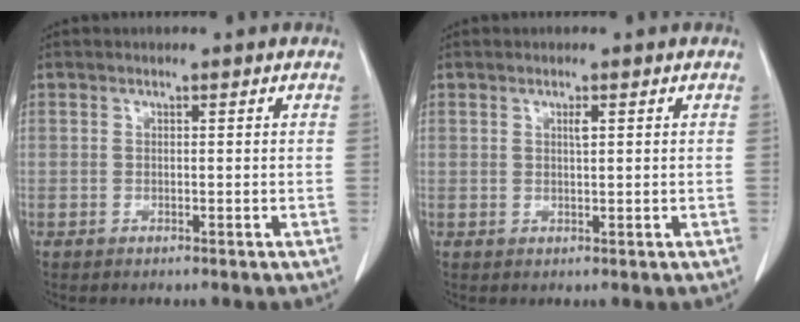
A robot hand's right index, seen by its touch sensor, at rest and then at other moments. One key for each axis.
{"total": 0.9, "fx": 0.4, "fy": 0.1, "fz": 0.8, "tx": -0.020, "ty": -0.001, "tz": 0.006}